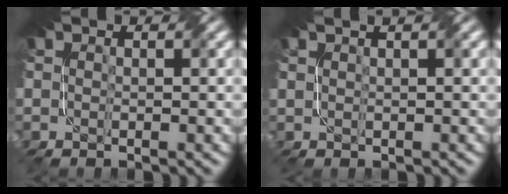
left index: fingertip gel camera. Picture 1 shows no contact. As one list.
[{"total": 3.2, "force": [1.9, 1.4, 2.1], "torque": [-0.015, 0.016, 0.009]}]